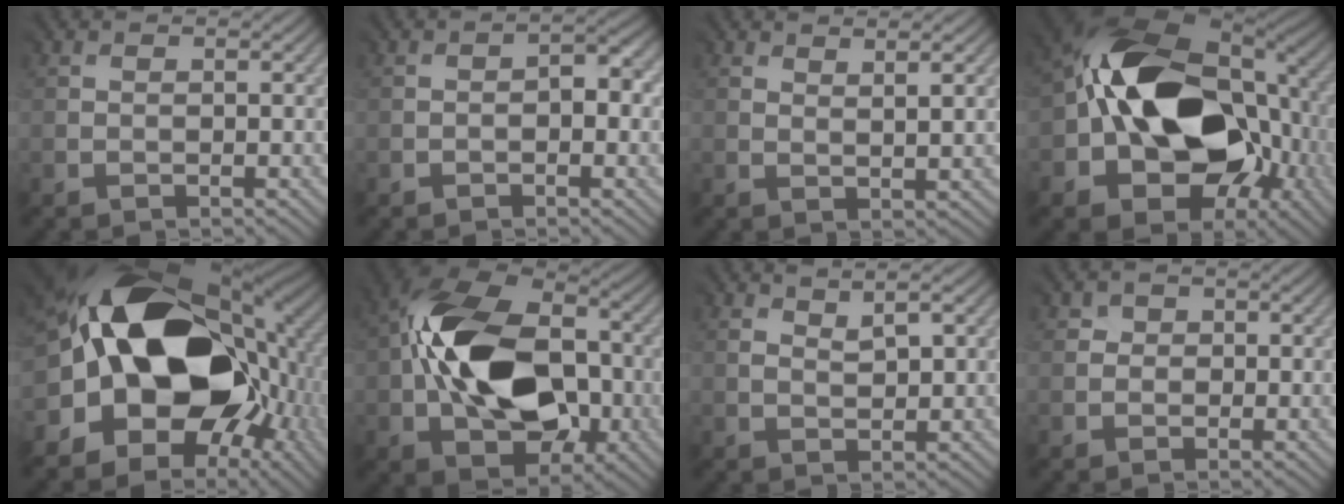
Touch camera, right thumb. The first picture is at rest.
{"total": 1.9, "force": [-0.6, 0.7, 1.6], "torque": [-0.025, 0.002, -0.009]}
{"total": 2.3, "force": [2.0, 0.0, 1.1], "torque": [-0.028, -0.005, 0.044]}
{"total": 16.7, "force": [-0.7, 11.9, 11.7], "torque": [-0.198, -0.012, -0.010]}
{"total": 19.1, "force": [-0.6, 14.2, 12.7], "torque": [-0.215, -0.018, 0.010]}
{"total": 15.1, "force": [-1.2, 9.9, 11.3], "torque": [-0.214, 0.000, -0.029]}
{"total": 2.5, "force": [1.9, 0.3, 1.5], "torque": [-0.036, -0.005, 0.046]}
{"total": 1.2, "force": [0.3, 1.2, 0.0], "torque": [-0.001, 0.001, 0.000]}